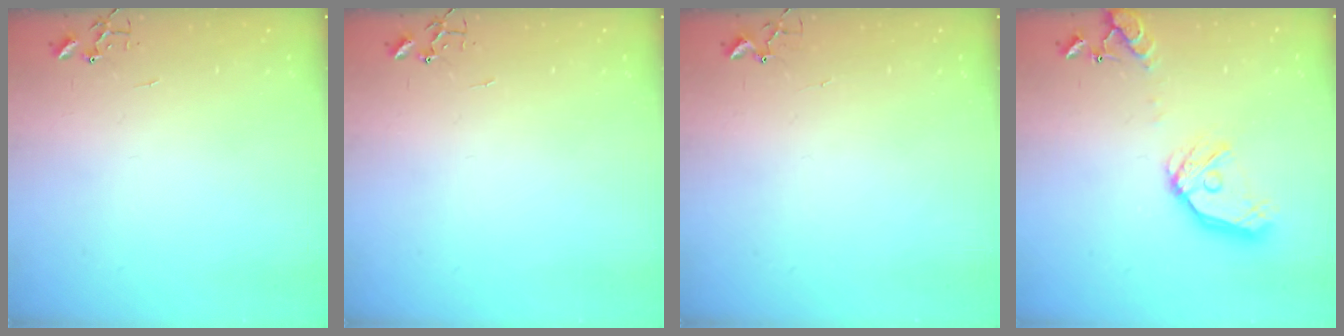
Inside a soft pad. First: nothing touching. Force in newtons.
{"total": 0.0}
{"total": 5.1, "press": 5.1, "slide": 0.3}
{"total": 16.8, "press": 16.6, "slide": 2.9}